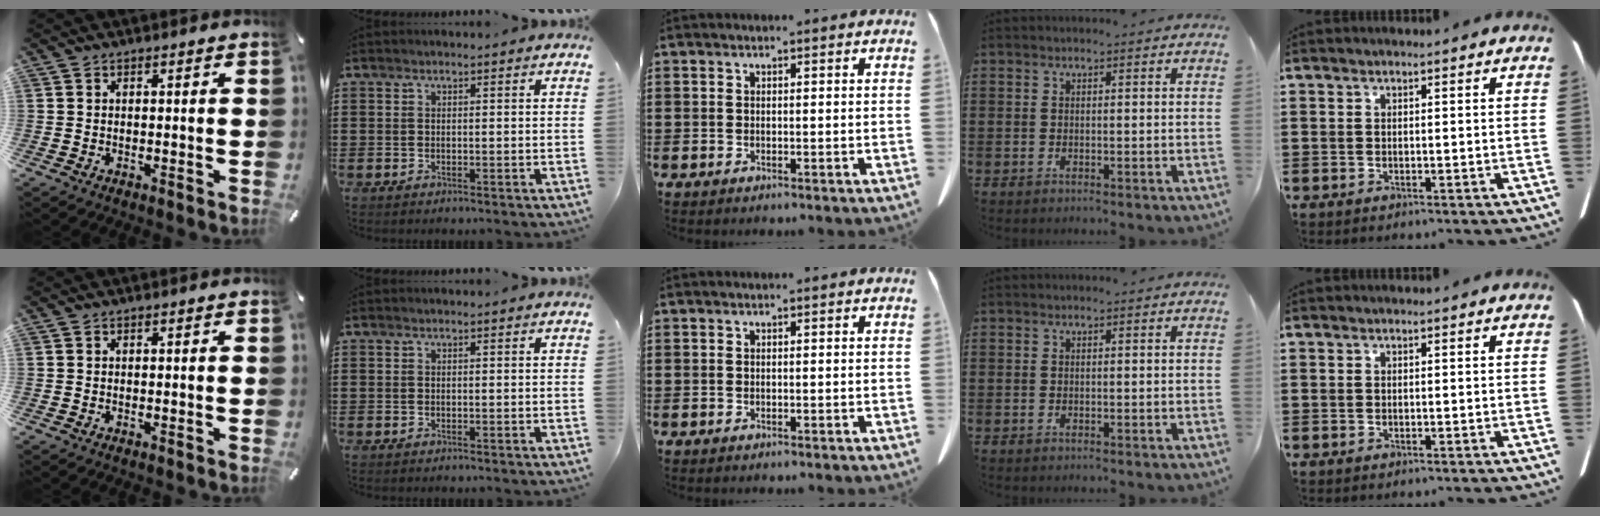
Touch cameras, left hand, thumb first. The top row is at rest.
{}